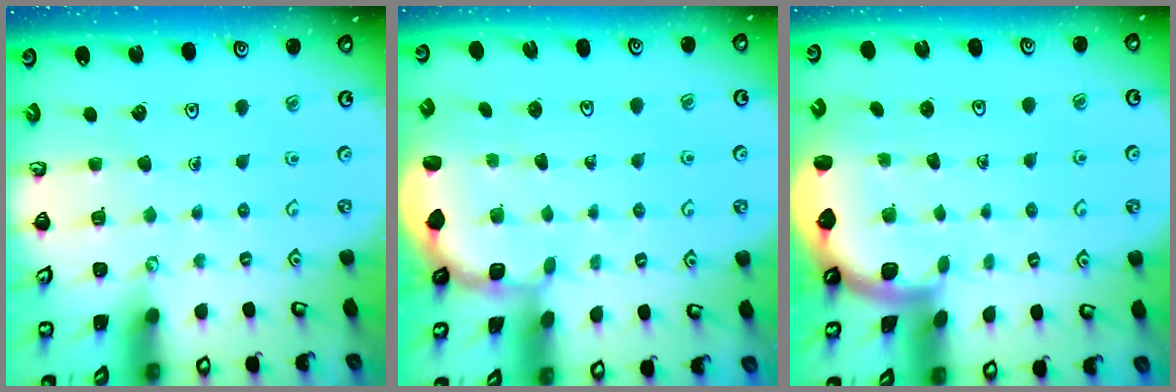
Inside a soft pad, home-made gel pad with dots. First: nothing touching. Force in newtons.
{"total": 1.7, "press": 1.5, "slide": 0.7}
{"total": 1.6, "press": 1.6, "slide": 0.1}